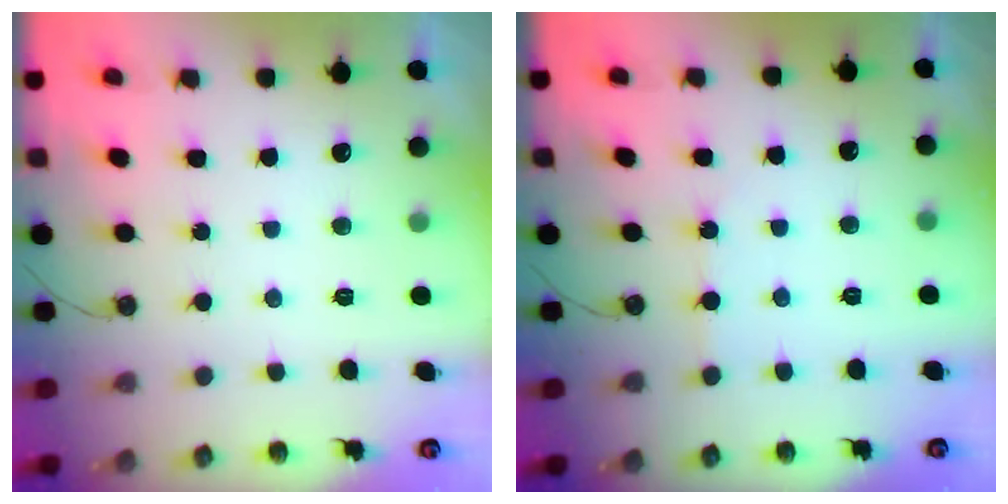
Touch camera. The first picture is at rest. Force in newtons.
{"total": 2.8, "press": 2.8, "slide": 0.4}